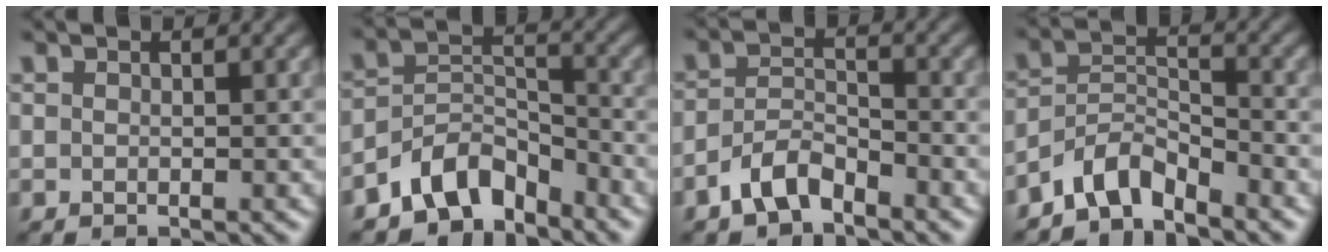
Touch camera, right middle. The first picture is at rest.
{"total": 5.6, "force": [-4.2, 2.9, 2.3], "torque": [-0.028, 0.007, -0.086]}
{"total": 3.5, "force": [-2.5, 1.5, 1.8], "torque": [-0.036, 0.009, -0.055]}
{"total": 4.0, "force": [-3.5, 1.4, 1.5], "torque": [-0.025, 0.008, -0.077]}